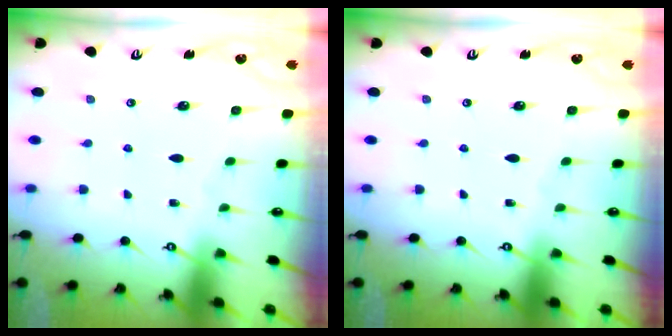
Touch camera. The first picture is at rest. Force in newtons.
{"total": 0.0}